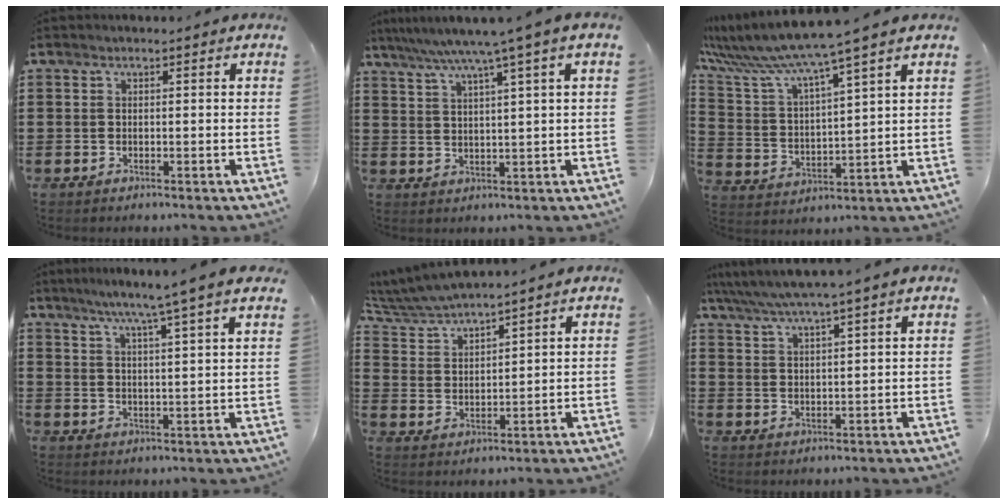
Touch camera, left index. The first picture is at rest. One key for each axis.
{"total": 5.6, "fx": 3.7, "fy": -1.1, "fz": 4.1, "tx": -0.090, "ty": -0.015, "tz": 0.057}
{"total": 7.8, "fx": 6.7, "fy": -0.7, "fz": 3.9, "tx": -0.106, "ty": -0.048, "tz": 0.108}
{"total": 6.1, "fx": 4.9, "fy": -1.2, "fz": 3.4, "tx": -0.081, "ty": -0.022, "tz": 0.080}
{"total": 5.4, "fx": 5.2, "fy": 0.3, "fz": 1.4, "tx": -0.050, "ty": -0.024, "tz": 0.093}
{"total": 4.4, "fx": 3.7, "fy": -0.4, "fz": 2.4, "tx": -0.057, "ty": -0.015, "tz": 0.063}